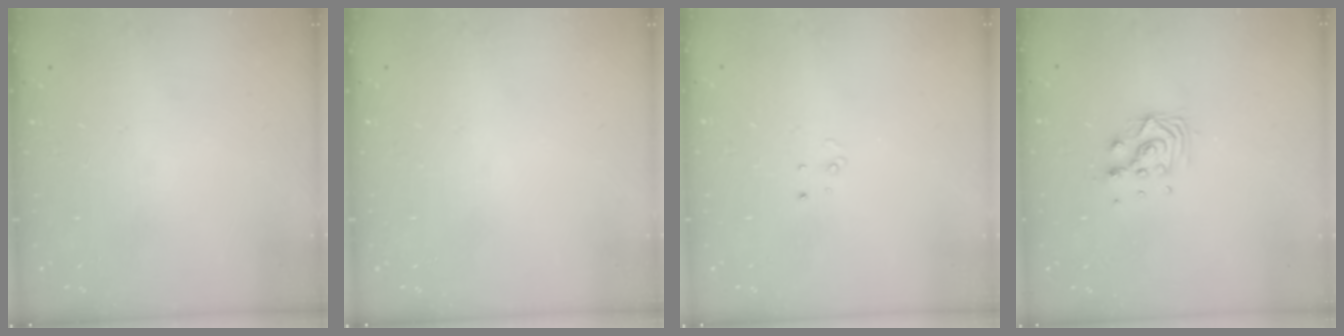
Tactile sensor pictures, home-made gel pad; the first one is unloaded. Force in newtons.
{"total": 0.0}
{"total": 2.6, "press": 2.6, "slide": 0.2}
{"total": 7.8, "press": 7.8, "slide": 0.7}